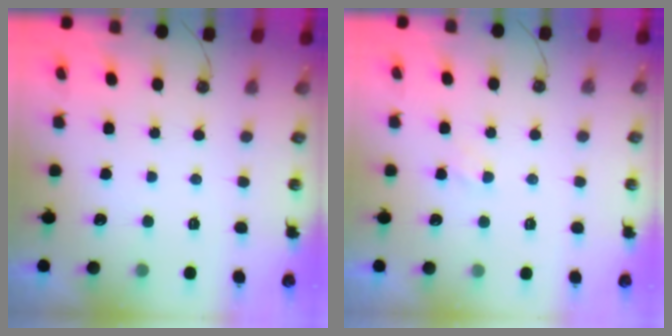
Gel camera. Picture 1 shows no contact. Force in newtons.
{"total": 2.7, "press": 2.6, "slide": 0.4}